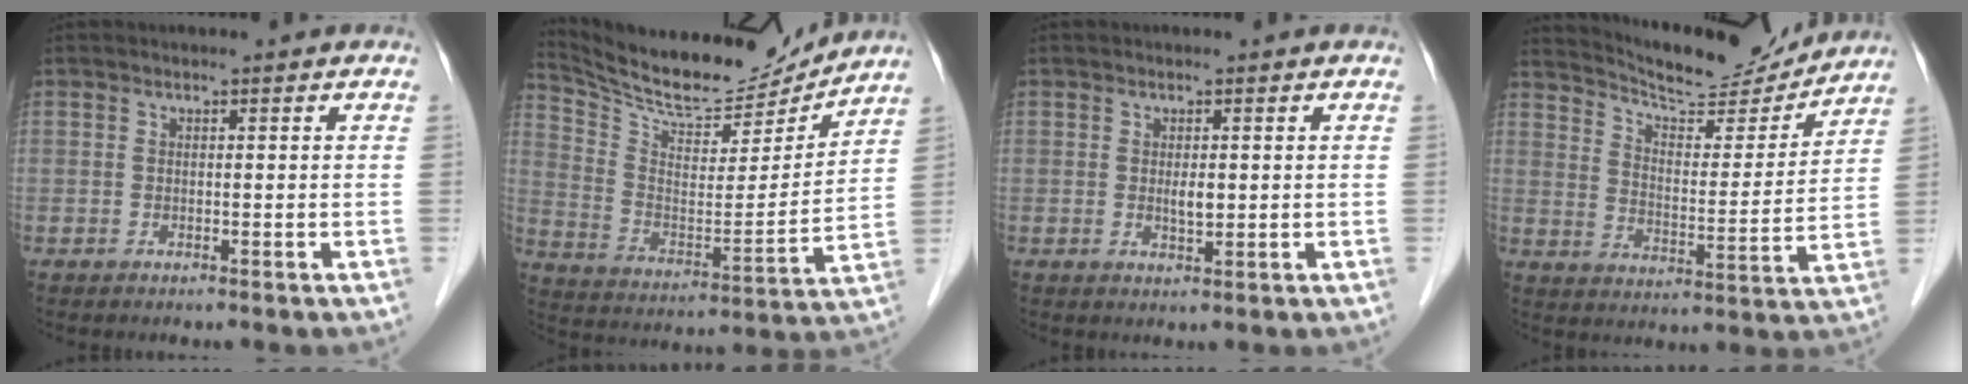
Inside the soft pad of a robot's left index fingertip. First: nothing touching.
{"total": 17.7, "force": [16.8, 3.2, 4.6], "torque": [-0.094, -0.024, 0.271]}
{"total": 1.5, "force": [0.1, 0.6, 1.4], "torque": [-0.027, -0.007, 0.004]}
{"total": 15.3, "force": [14.6, 1.9, 4.0], "torque": [-0.070, -0.013, 0.217]}